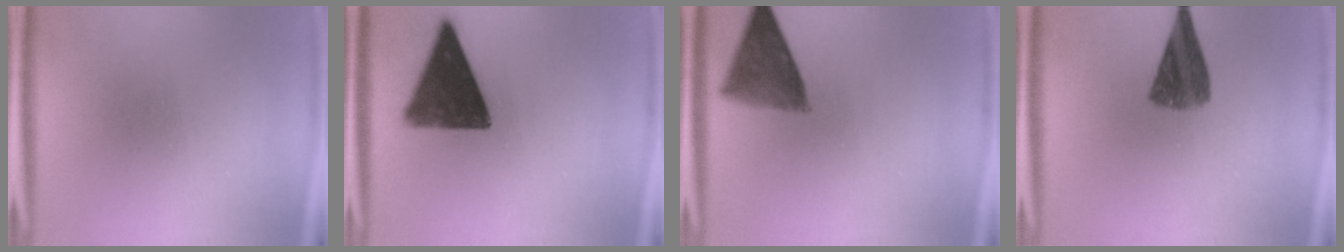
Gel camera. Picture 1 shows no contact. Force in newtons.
{"total": 13.9}
{"total": 8.7}
{"total": 7.6}